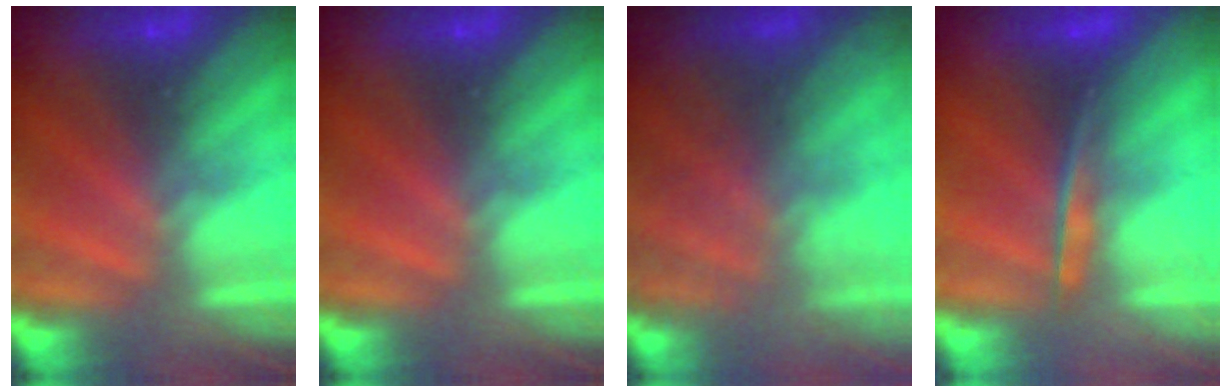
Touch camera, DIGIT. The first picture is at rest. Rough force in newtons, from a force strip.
{"total": 0.0}
{"total": 7.6}
{"total": 4.5}